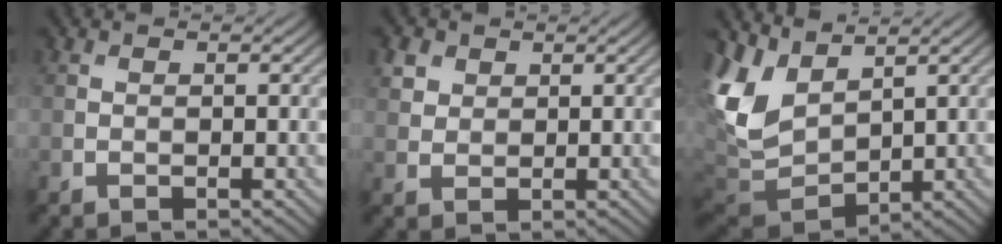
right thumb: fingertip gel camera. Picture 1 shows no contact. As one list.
[{"total": 2.9, "force": [1.7, 2.2, 1.0], "torque": [-0.031, -0.005, 0.041]}, {"total": 8.8, "force": [3.2, 5.6, 6.0], "torque": [-0.164, -0.005, 0.065]}]